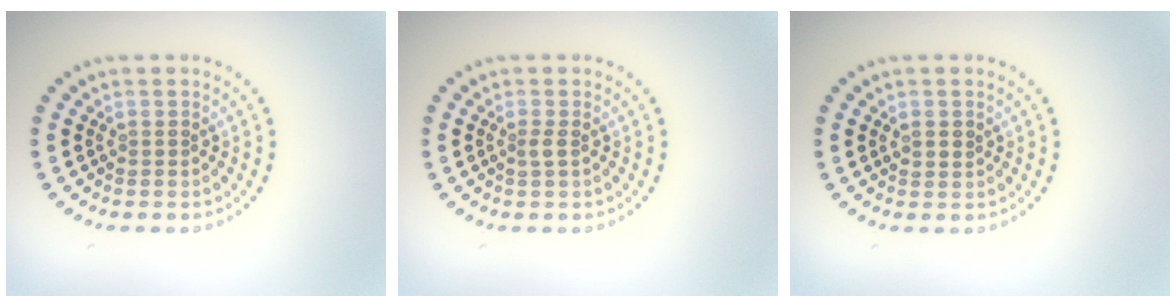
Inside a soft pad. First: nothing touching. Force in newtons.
{"total": 0.9, "press": 0.6, "slide": 0.6}
{"total": 1.0, "press": 1.0, "slide": 0.3}